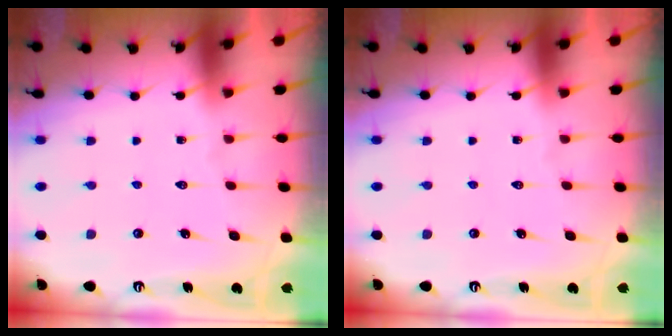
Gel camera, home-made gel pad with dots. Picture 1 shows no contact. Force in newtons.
{"total": 0.0}